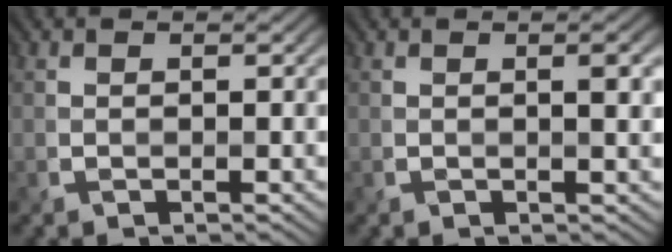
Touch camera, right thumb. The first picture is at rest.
{"total": 1.6, "force": [0.3, 0.2, 1.5], "torque": [-0.019, 0.003, 0.003]}